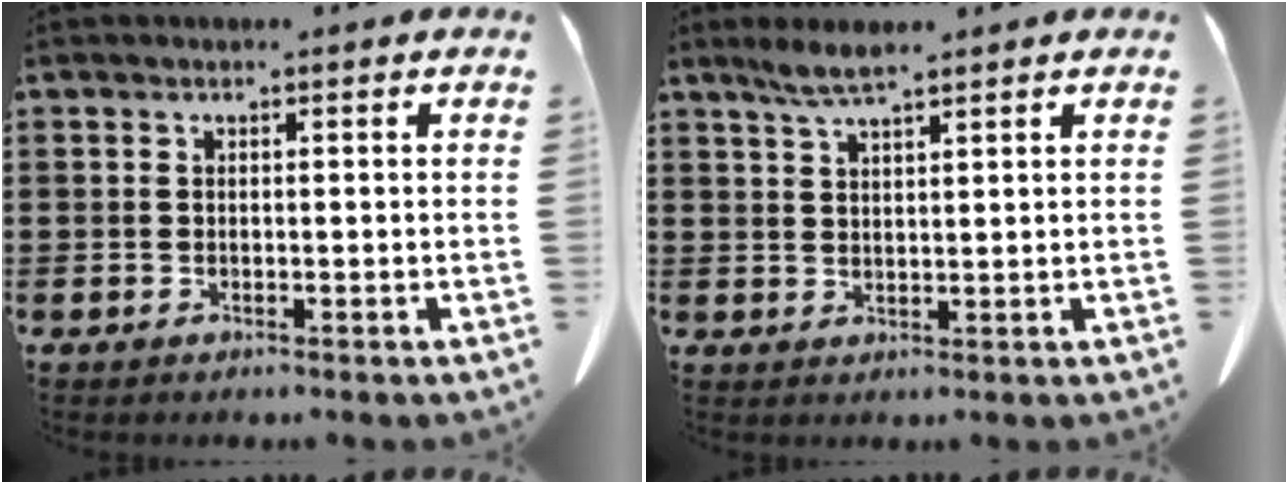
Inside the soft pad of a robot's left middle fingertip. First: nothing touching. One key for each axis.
{"total": 3.5, "fx": 2.6, "fy": 0.3, "fz": 2.3, "tx": -0.051, "ty": 0.003, "tz": 0.047}